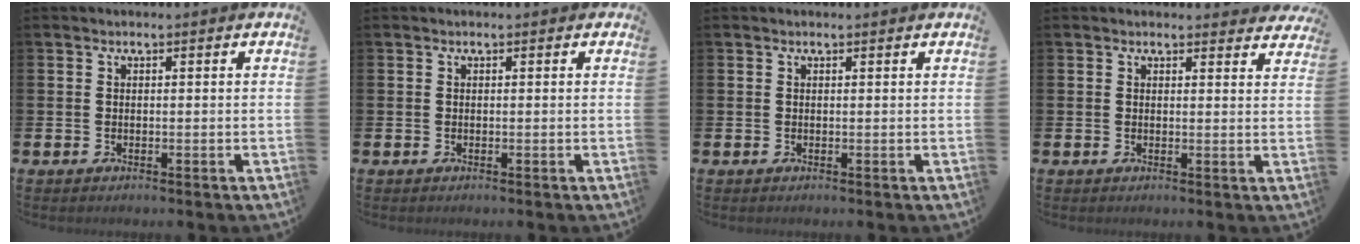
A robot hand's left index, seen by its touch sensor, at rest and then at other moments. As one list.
[{"total": 0.0}, {"total": 0.0}, {"total": 1.9, "force": [1.8, 0.5, 0.0], "torque": [0.008, -0.008, 0.031]}]